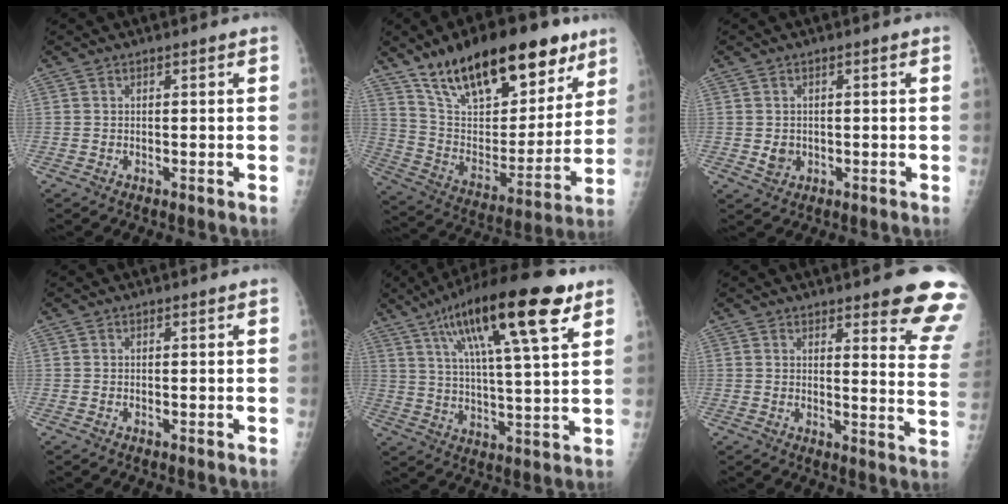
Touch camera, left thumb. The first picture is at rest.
{"total": 28.0, "force": [18.0, 12.3, 17.7], "torque": [-0.245, -0.041, 0.297]}
{"total": 2.7, "force": [-0.3, 2.4, 1.2], "torque": [-0.010, 0.000, 0.002]}
{"total": 0.0}
{"total": 21.4, "force": [11.0, 4.7, 17.7], "torque": [-0.286, -0.012, 0.179]}
{"total": 13.6, "force": [9.9, 2.7, 8.8], "torque": [-0.071, -0.066, 0.102]}